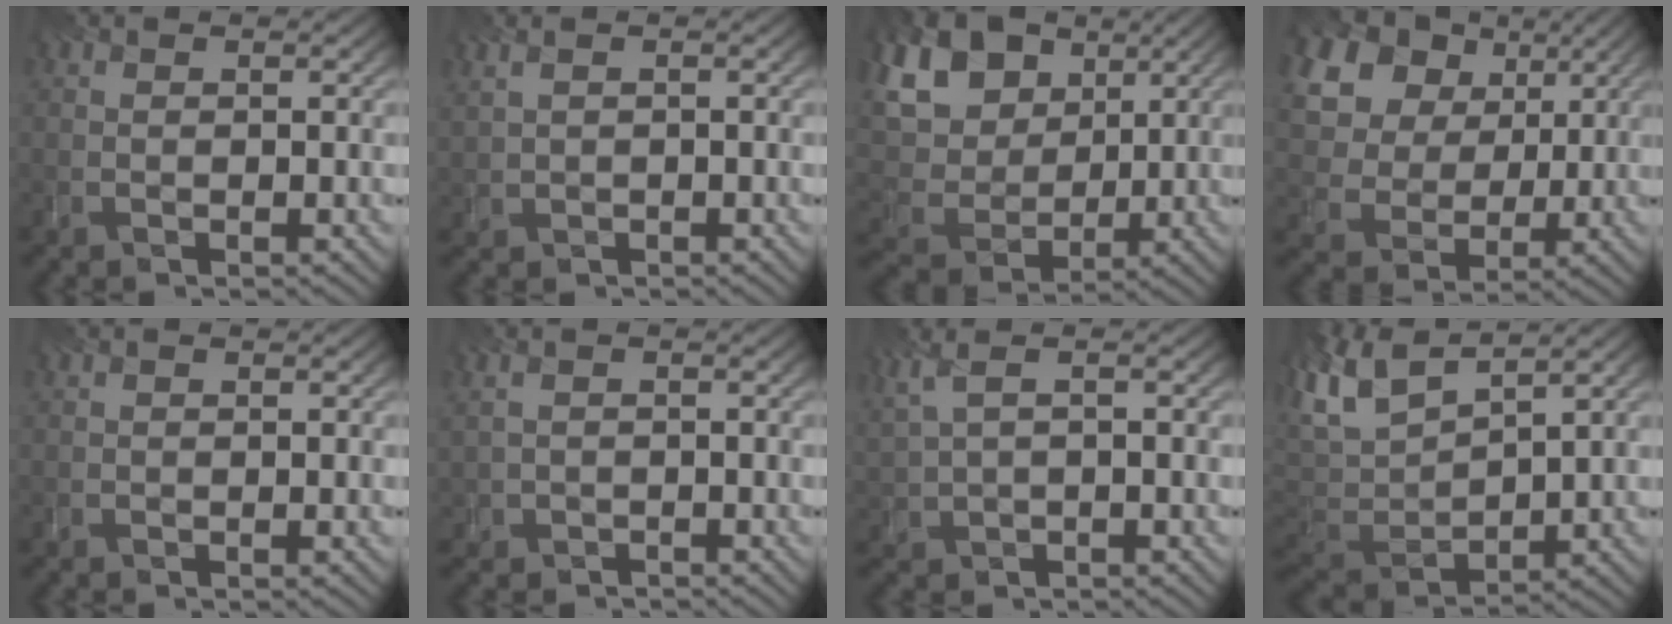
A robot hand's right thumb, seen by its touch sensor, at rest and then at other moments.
{"total": 1.0, "force": [0.8, 0.4, 0.4], "torque": [-0.020, 0.010, 0.025]}
{"total": 12.4, "force": [5.0, 9.6, 6.1], "torque": [-0.193, 0.034, 0.108]}
{"total": 15.2, "force": [6.5, 12.2, 6.3], "torque": [-0.211, 0.025, 0.176]}
{"total": 0.0}
{"total": 0.7, "force": [-0.6, 0.4, 0.1], "torque": [-0.016, -0.009, 0.002]}
{"total": 3.4, "force": [1.6, 1.4, 2.6], "torque": [-0.080, 0.012, 0.050]}
{"total": 7.8, "force": [4.2, 3.2, 5.8], "torque": [-0.154, 0.010, 0.096]}